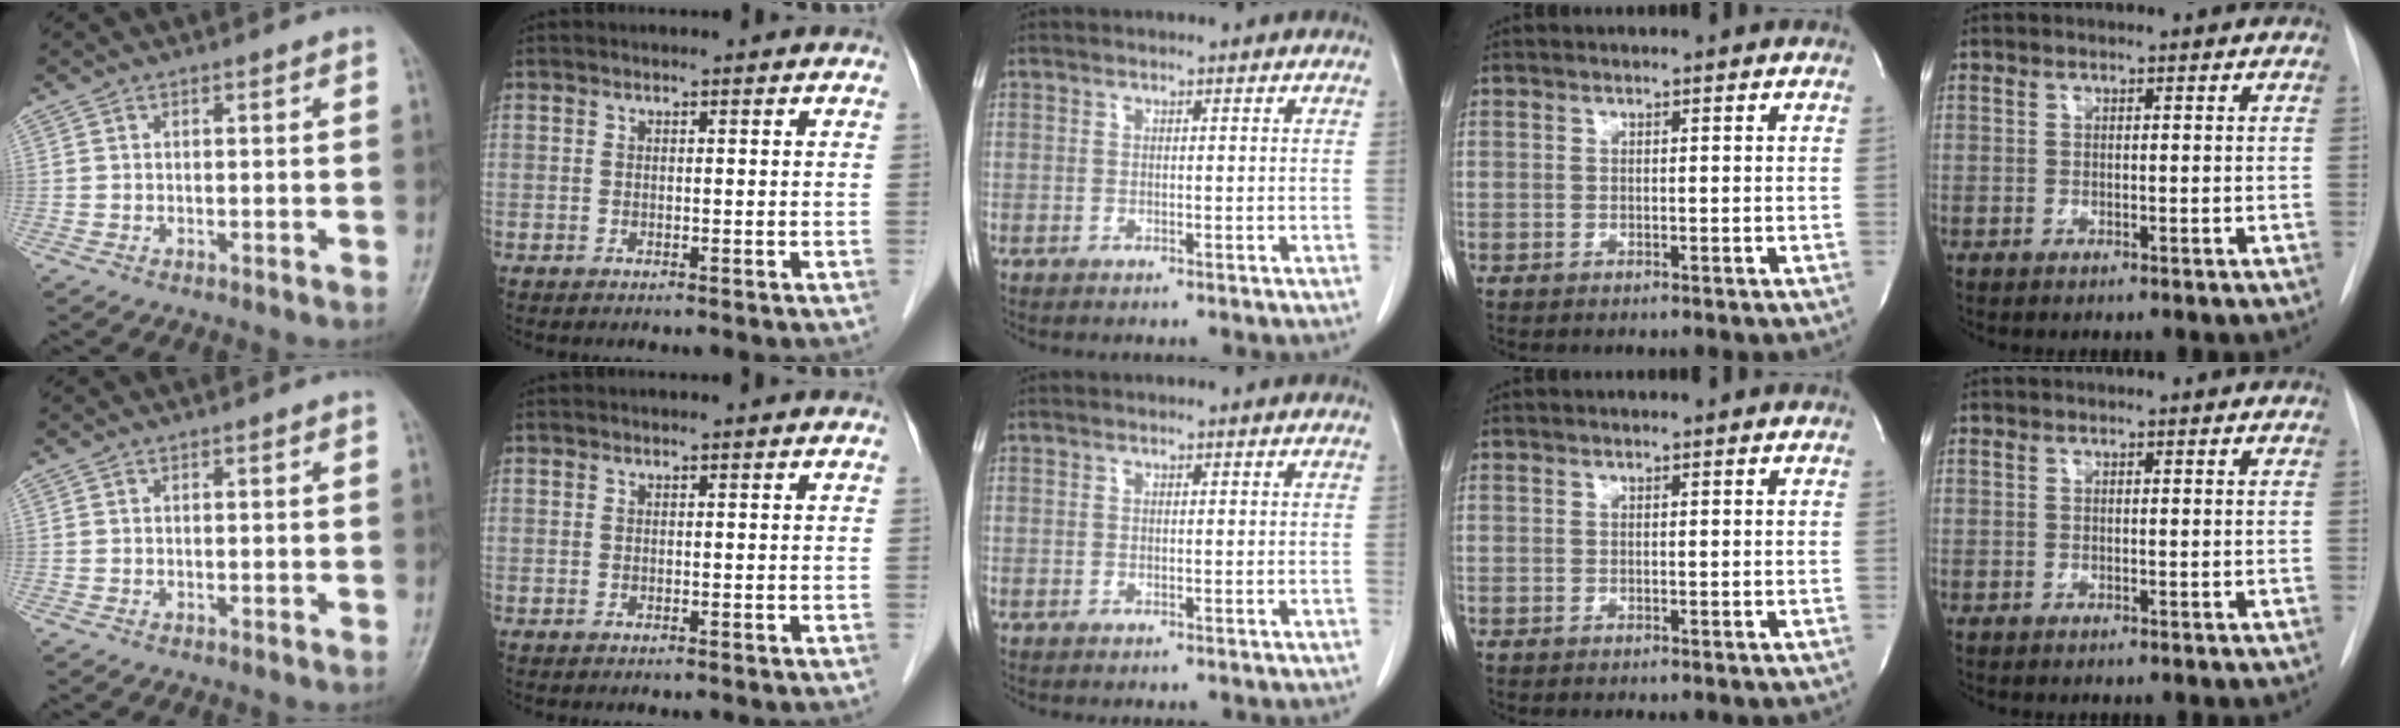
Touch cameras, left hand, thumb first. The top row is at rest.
{}